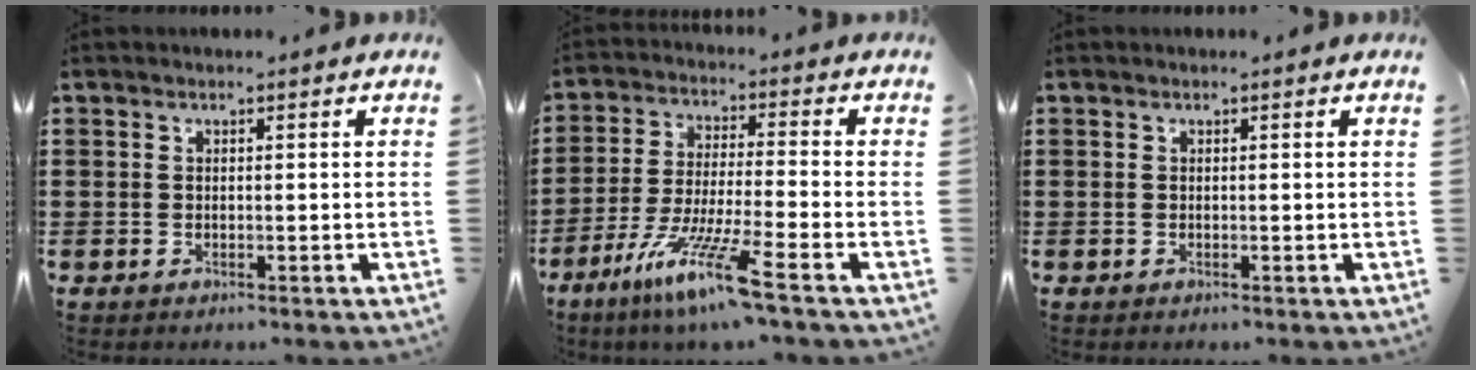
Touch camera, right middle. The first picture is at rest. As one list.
[{"total": 10.1, "force": [-7.0, -0.2, 7.3], "torque": [-0.151, -0.013, -0.138]}, {"total": 0.0}]